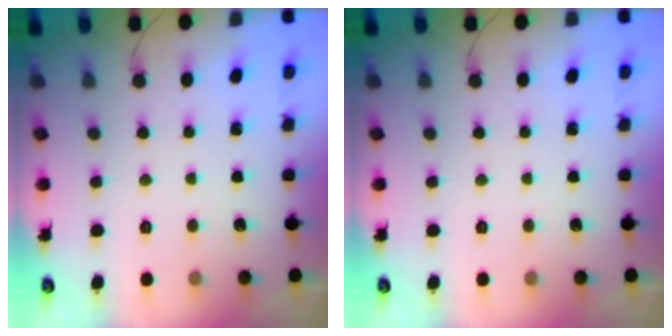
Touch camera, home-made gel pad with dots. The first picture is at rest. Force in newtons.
{"total": 0.0}